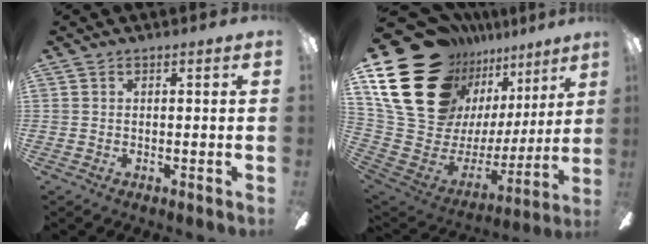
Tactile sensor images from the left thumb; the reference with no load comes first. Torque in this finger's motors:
{"motor_torque": [1.14, 0.94, 1.60, -1.17, 0.32]}